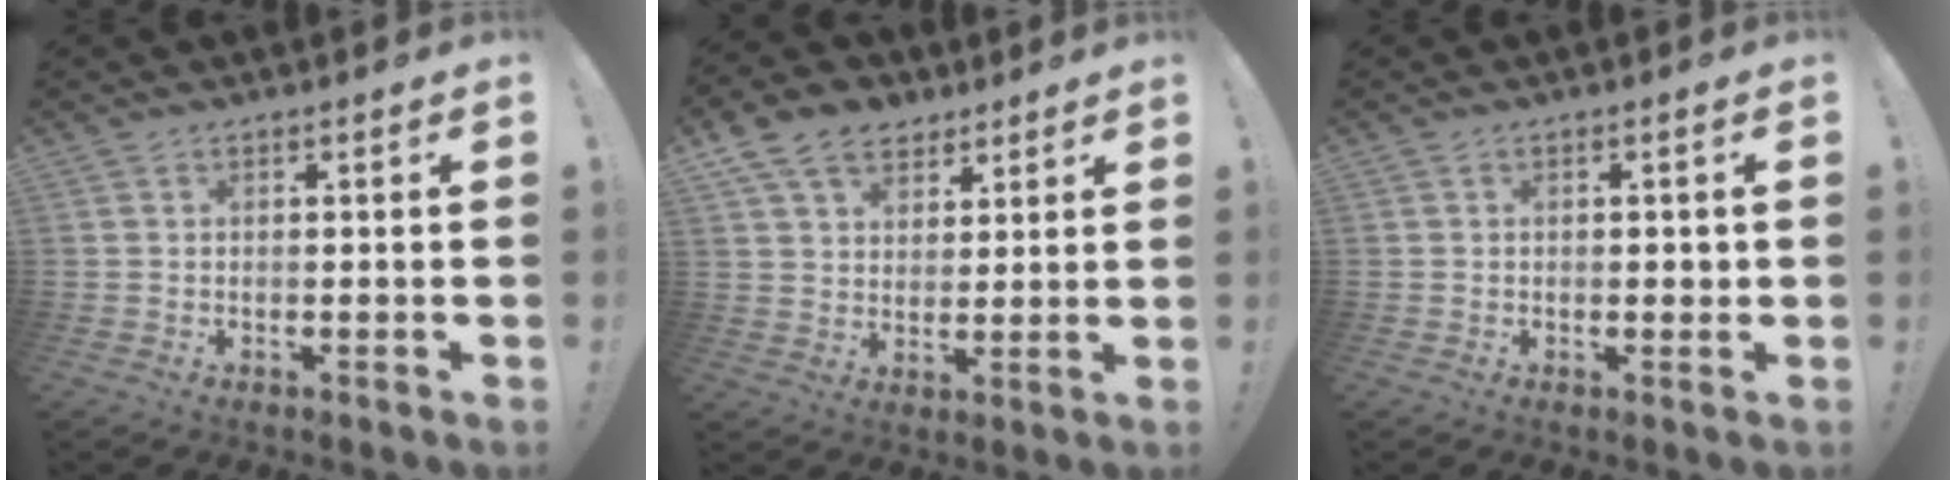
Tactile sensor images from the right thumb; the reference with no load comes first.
{"total": 11.3, "force": [6.8, 8.0, 4.3], "torque": [-0.071, -0.033, 0.133]}
{"total": 1.4, "force": [0.1, 0.9, 1.1], "torque": [-0.010, 0.001, -0.001]}